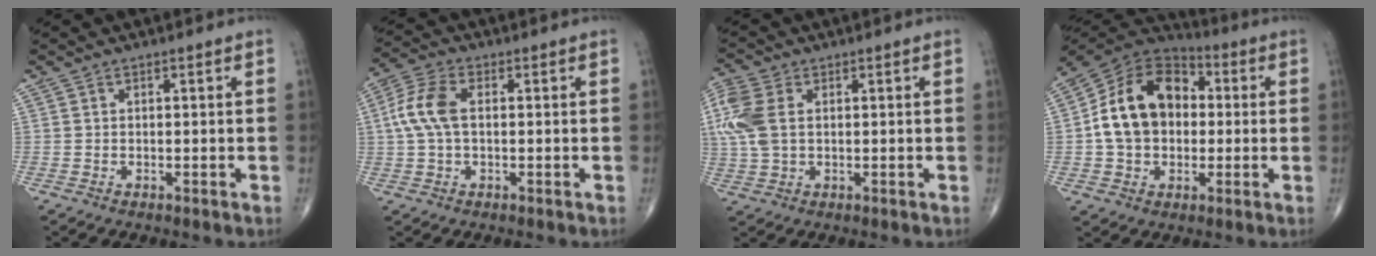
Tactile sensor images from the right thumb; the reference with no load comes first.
{"total": 7.8, "force": [0.7, 4.3, 6.5], "torque": [-0.155, 0.020, 0.010]}
{"total": 9.5, "force": [1.8, 6.0, 7.1], "torque": [-0.192, 0.013, 0.038]}
{"total": 16.7, "force": [0.6, 12.3, 11.3], "torque": [-0.169, 0.032, 0.002]}